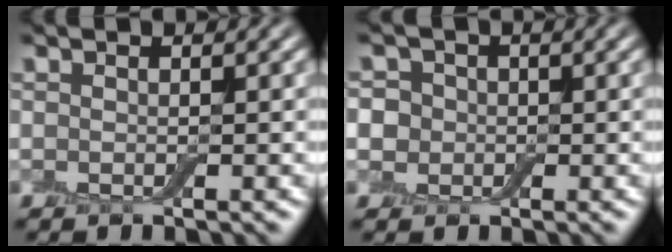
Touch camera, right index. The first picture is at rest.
{"total": 4.7, "force": [0.6, 4.3, 1.9], "torque": [-0.019, 0.029, -0.021]}